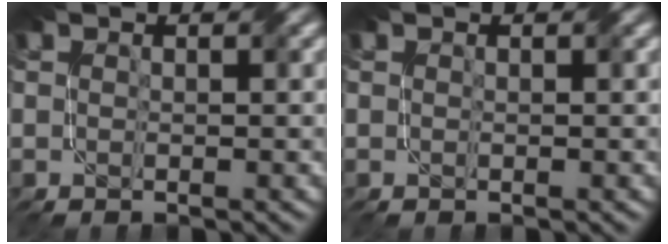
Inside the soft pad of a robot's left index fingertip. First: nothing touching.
{"total": 0.0}